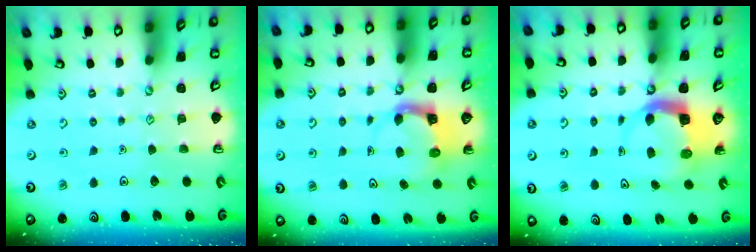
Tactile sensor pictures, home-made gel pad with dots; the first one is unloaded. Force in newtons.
{"total": 3.9, "press": 3.9, "slide": 0.4}
{"total": 5.1, "press": 5.1, "slide": 0.7}